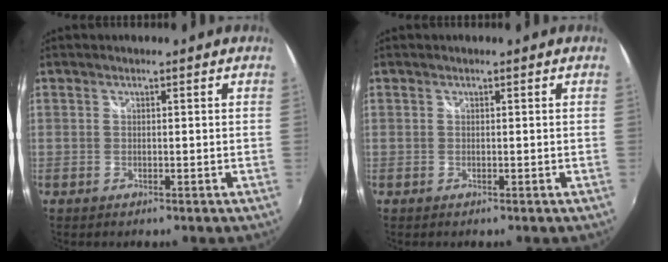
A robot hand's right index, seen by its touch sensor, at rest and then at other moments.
{"total": 0.0}